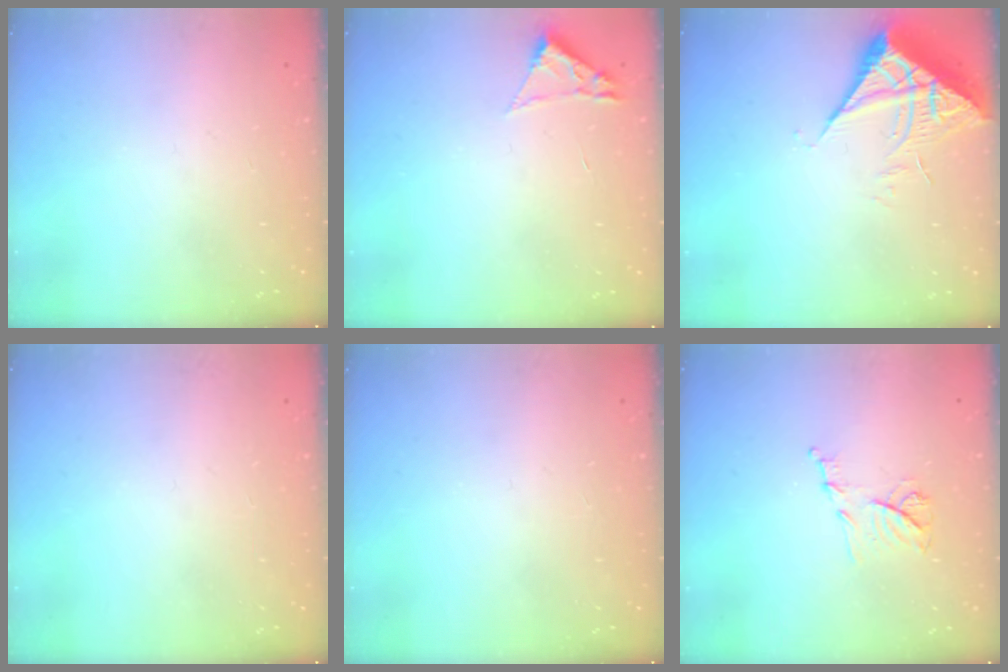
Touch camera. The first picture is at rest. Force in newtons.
{"total": 1.8, "press": 1.8, "slide": 0.2}
{"total": 7.2, "press": 7.2, "slide": 0.8}
{"total": 0.0}
{"total": 0.0}
{"total": 8.8, "press": 8.7, "slide": 1.0}